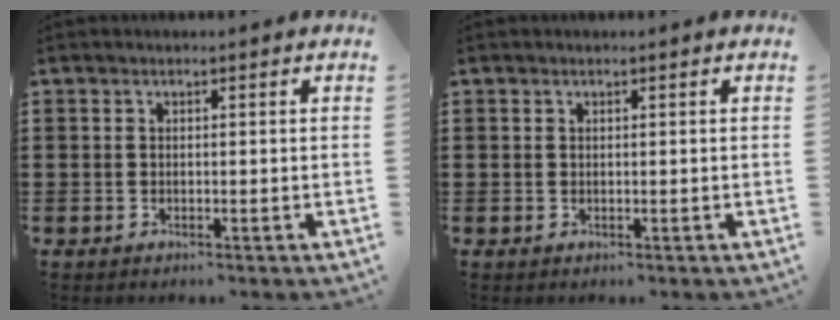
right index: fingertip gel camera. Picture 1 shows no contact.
{"total": 0.0}